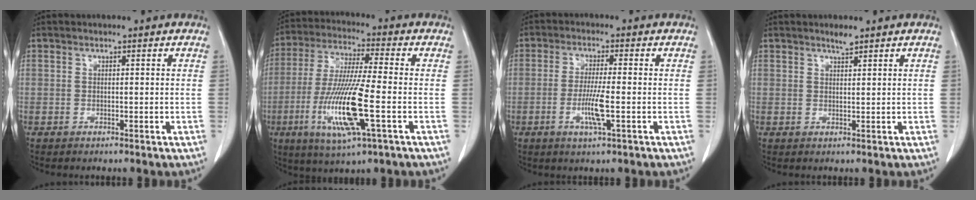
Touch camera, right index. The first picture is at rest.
{"total": 14.5, "force": [-4.1, 0.9, 13.9], "torque": [-0.285, -0.019, -0.076]}
{"total": 5.5, "force": [-1.5, 0.1, 5.2], "torque": [-0.103, -0.010, -0.026]}
{"total": 1.4, "force": [1.2, 0.1, 0.6], "torque": [-0.015, 0.000, 0.025]}